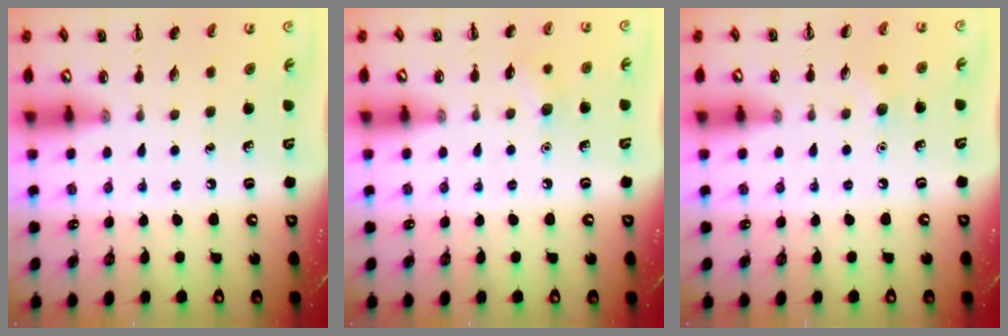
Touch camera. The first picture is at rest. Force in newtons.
{"total": 6.3, "press": 6.1, "slide": 1.6}
{"total": 4.7, "press": 4.5, "slide": 1.2}